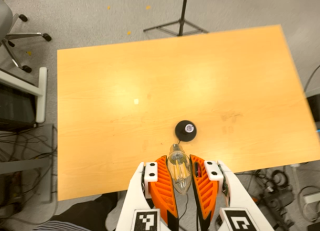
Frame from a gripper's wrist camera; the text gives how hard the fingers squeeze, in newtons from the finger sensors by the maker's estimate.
{"total": 20.9, "left": 25.9, "right": 15.9}